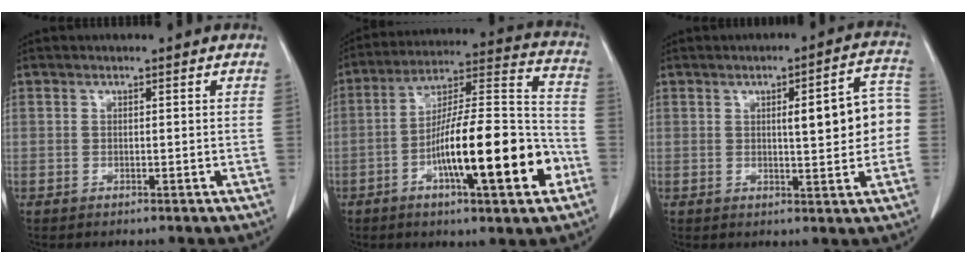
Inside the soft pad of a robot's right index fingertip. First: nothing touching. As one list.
[{"total": 19.8, "force": [-6.9, 2.9, 18.3], "torque": [-0.291, 0.006, -0.107]}, {"total": 9.4, "force": [0.3, 2.1, 9.1], "torque": [-0.113, 0.026, 0.005]}]